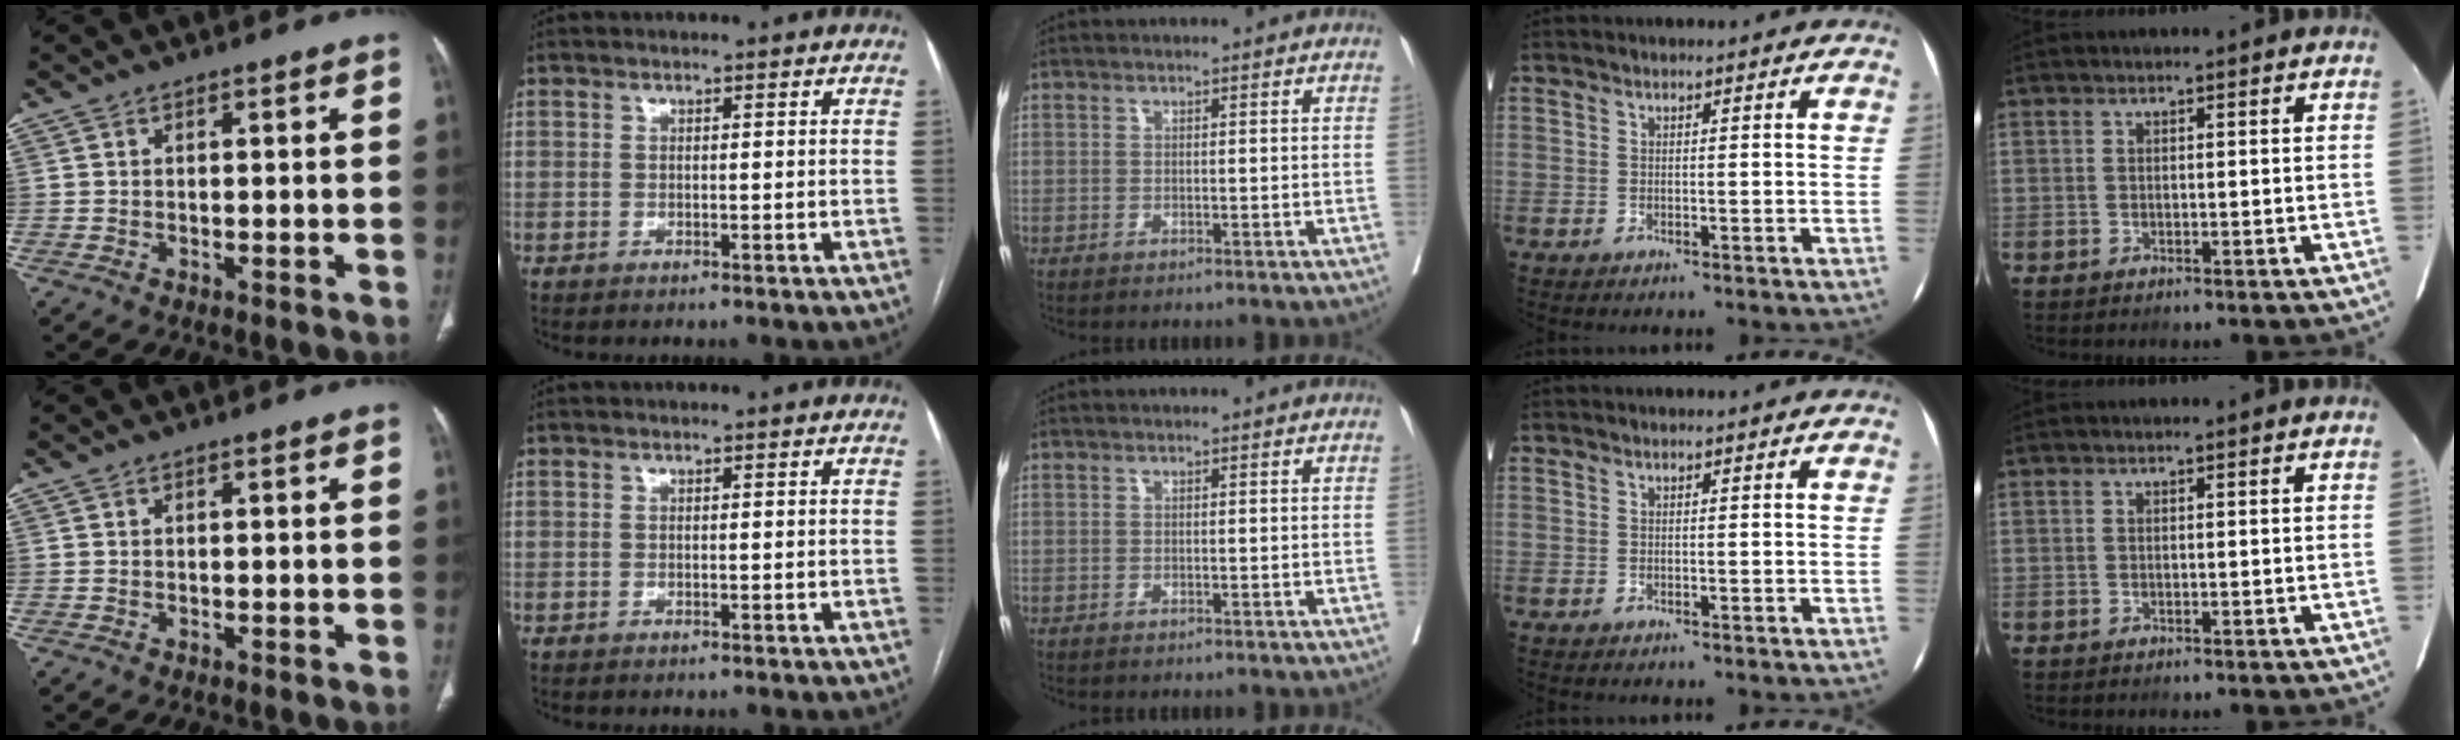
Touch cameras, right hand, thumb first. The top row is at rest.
{}